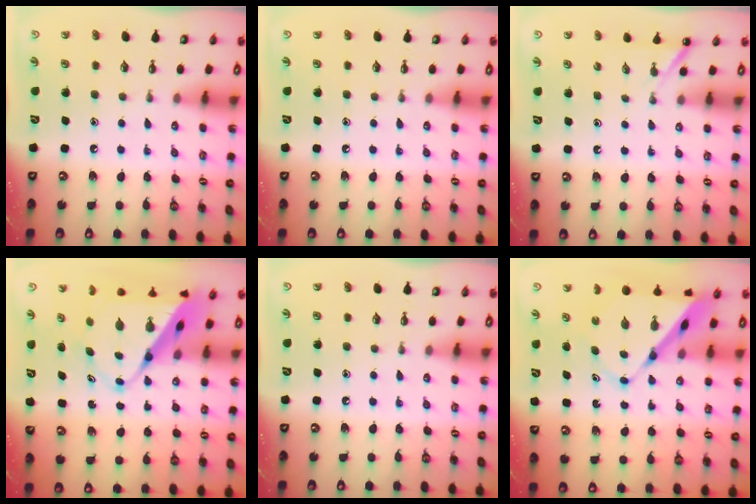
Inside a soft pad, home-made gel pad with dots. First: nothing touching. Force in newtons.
{"total": 0.0}
{"total": 2.3, "press": 2.3, "slide": 0.2}
{"total": 11.7, "press": 11.6, "slide": 0.9}
{"total": 0.0}
{"total": 9.2, "press": 9.2, "slide": 0.9}